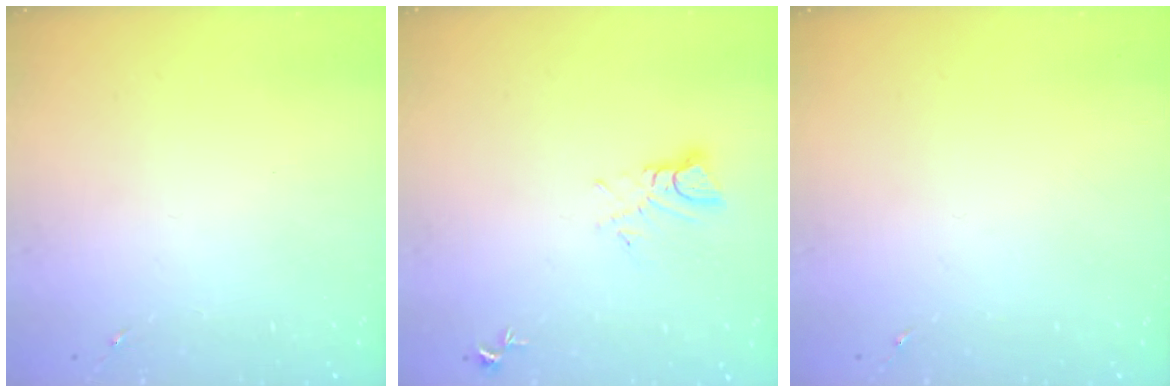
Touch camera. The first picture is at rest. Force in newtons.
{"total": 4.4, "press": 4.4, "slide": 0.3}
{"total": 0.0}